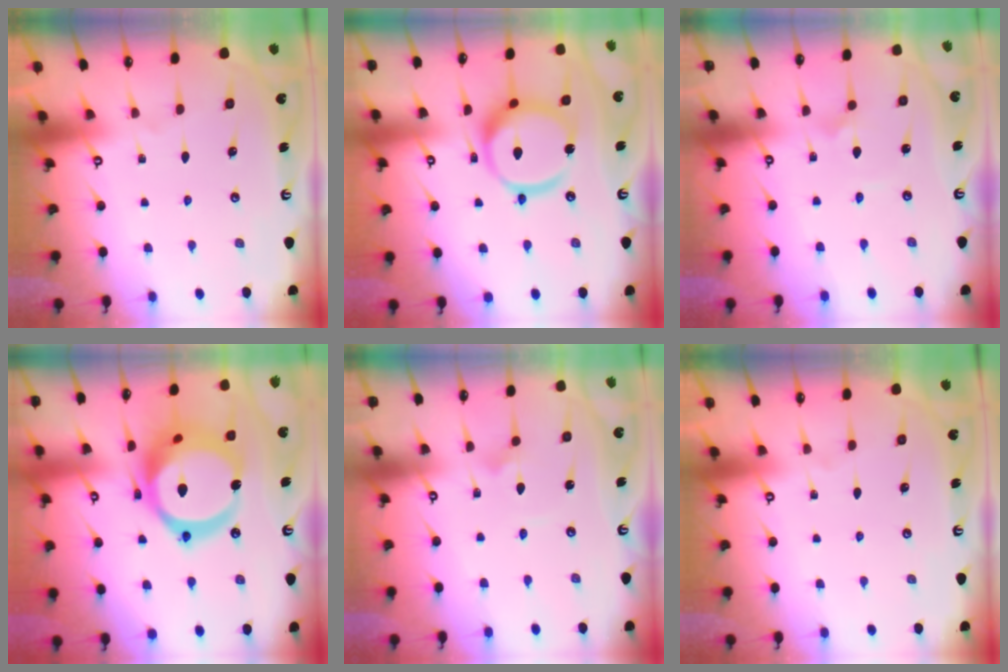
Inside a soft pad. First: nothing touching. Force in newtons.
{"total": 13.9, "press": 13.8, "slide": 1.5}
{"total": 1.8, "press": 1.8, "slide": 0.1}
{"total": 23.3, "press": 23.2, "slide": 2.7}
{"total": 3.0, "press": 3.0, "slide": 0.2}
{"total": 0.0}